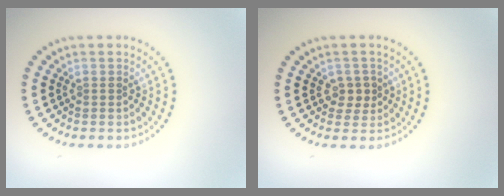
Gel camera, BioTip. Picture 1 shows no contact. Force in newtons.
{"total": 1.7, "press": 1.6, "slide": 0.6}